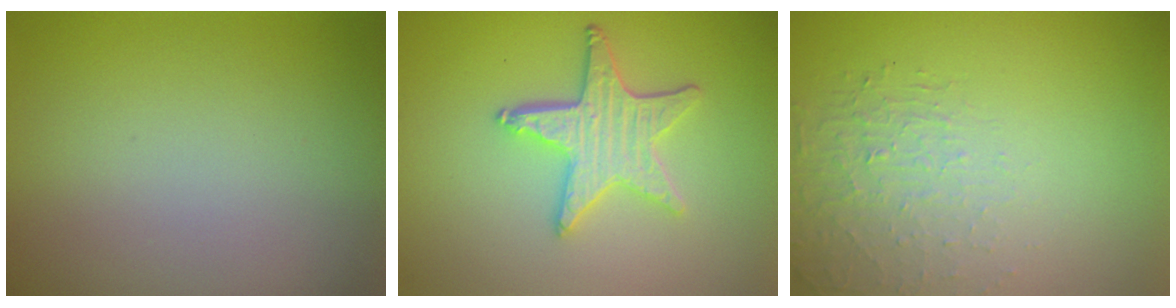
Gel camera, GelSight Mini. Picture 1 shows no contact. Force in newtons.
{"total": 4.4, "press": 3.8, "slide": 2.2}
{"total": 1.5, "press": 0.8, "slide": 1.3}